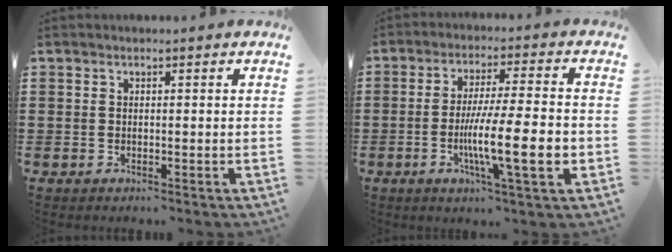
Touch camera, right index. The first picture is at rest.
{"total": 13.0, "force": [-3.2, 1.9, 12.4], "torque": [-0.229, -0.011, -0.057]}